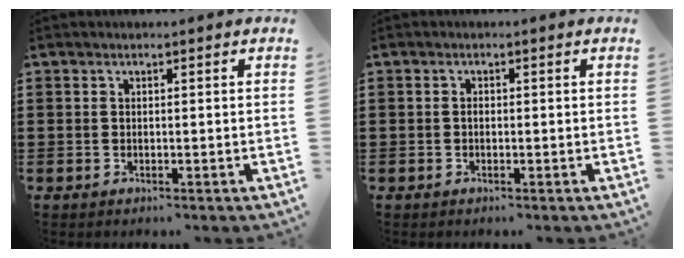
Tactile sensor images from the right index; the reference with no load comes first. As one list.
[{"total": 0.7, "force": [-0.1, 0.4, 0.5], "torque": [-0.013, -0.001, -0.002]}]